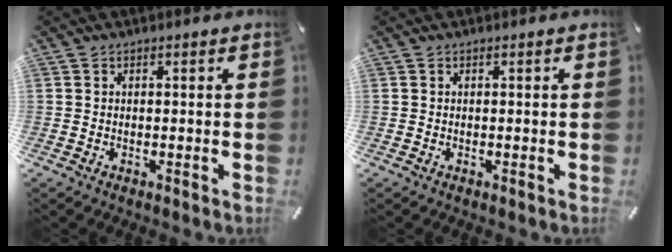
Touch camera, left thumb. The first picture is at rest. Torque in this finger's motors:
{"motor_torque": [0.00, 0.00, 0.00, 0.00, 0.00]}